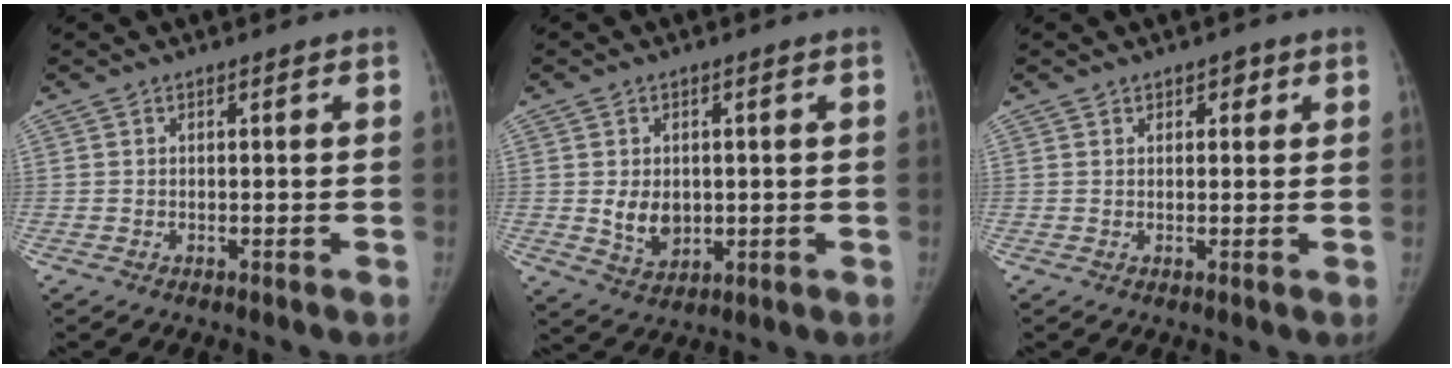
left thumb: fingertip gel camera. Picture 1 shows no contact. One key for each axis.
{"total": 6.0, "fx": 0.1, "fy": 4.5, "fz": 3.9, "tx": -0.043, "ty": -0.010, "tz": 0.013}
{"total": 2.0, "fx": 1.0, "fy": 1.4, "fz": 1.0, "tx": 0.006, "ty": -0.002, "tz": 0.009}